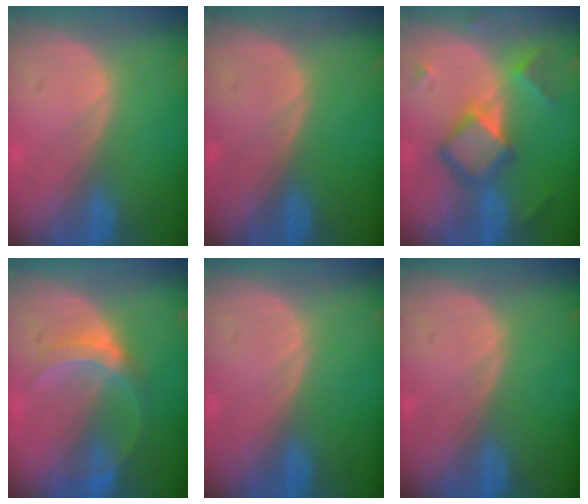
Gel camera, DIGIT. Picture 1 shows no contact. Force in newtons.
{"total": 0.0}
{"total": 7.4, "press": 7.4, "slide": 0.5}
{"total": 5.3, "press": 5.2, "slide": 0.8}
{"total": 0.0}
{"total": 0.0}